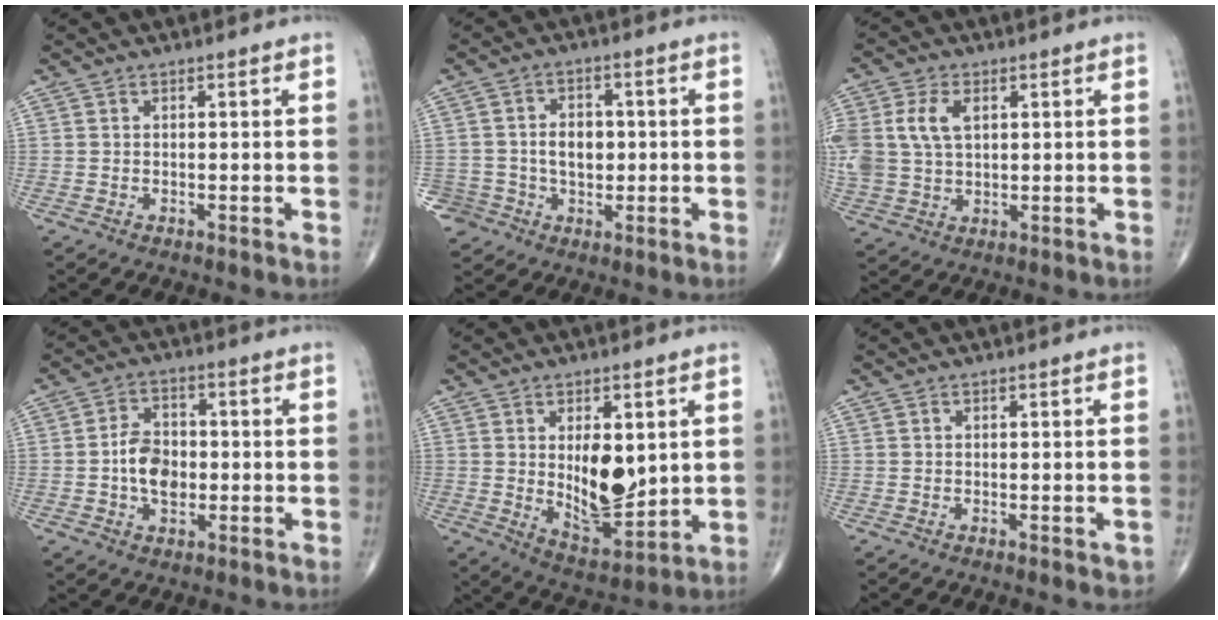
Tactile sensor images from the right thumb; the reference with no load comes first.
{"total": 8.5, "force": [-0.8, 7.6, 3.7], "torque": [-0.033, 0.024, -0.003]}
{"total": 11.4, "force": [2.8, 7.6, 8.0], "torque": [-0.185, 0.003, 0.059]}
{"total": 7.4, "force": [-1.0, 5.1, 5.3], "torque": [-0.076, 0.013, -0.022]}
{"total": 11.9, "force": [1.5, 6.2, 10.1], "torque": [-0.126, -0.026, 0.042]}
{"total": 1.3, "force": [-0.6, 0.5, 1.1], "torque": [-0.011, -0.002, -0.005]}